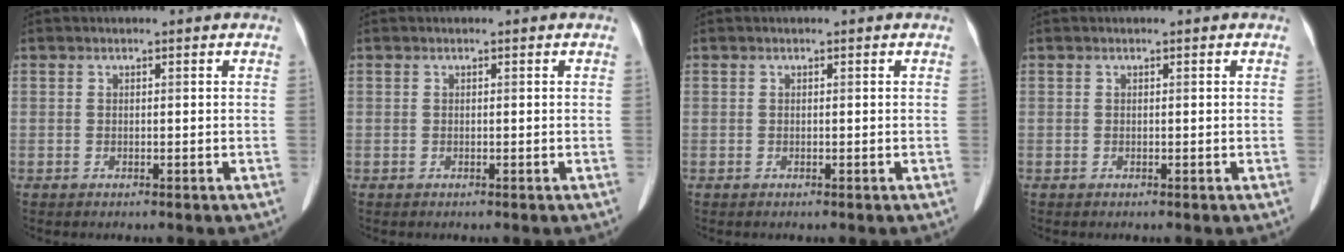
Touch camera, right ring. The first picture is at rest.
{"total": 0.0}
{"total": 0.0}
{"total": 0.0}